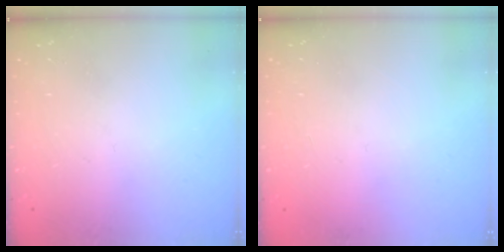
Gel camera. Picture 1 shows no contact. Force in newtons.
{"total": 2.3, "press": 2.3, "slide": 0.1}